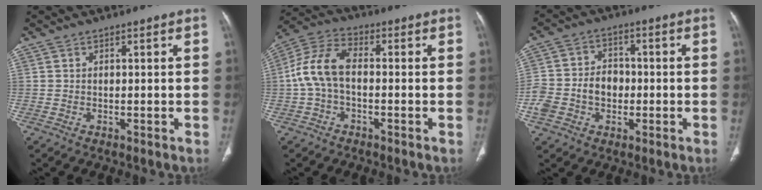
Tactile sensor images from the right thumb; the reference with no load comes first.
{"total": 9.3, "force": [-0.8, 5.2, 7.6], "torque": [-0.157, 0.032, -0.024]}
{"total": 10.3, "force": [-2.0, 8.0, 6.2], "torque": [-0.106, 0.034, -0.037]}